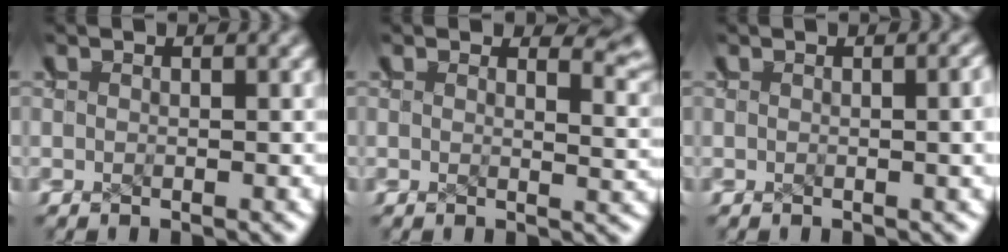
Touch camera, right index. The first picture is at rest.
{"total": 3.0, "force": [2.2, 0.5, 1.9], "torque": [-0.027, -0.014, 0.038]}
{"total": 0.7, "force": [0.2, -0.1, 0.7], "torque": [-0.008, 0.003, 0.006]}